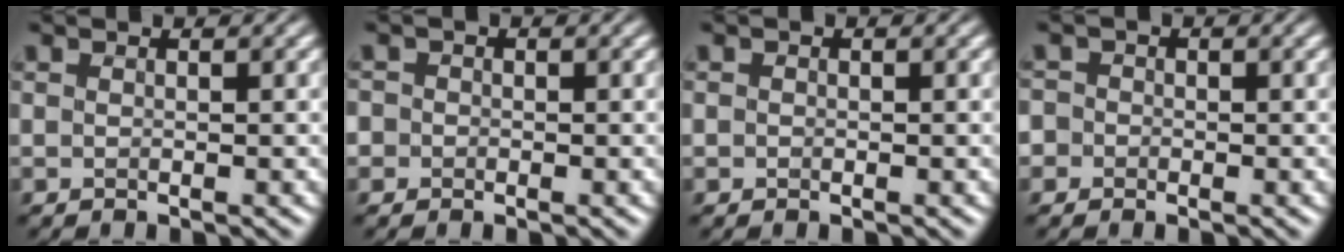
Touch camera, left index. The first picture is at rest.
{"total": 1.7, "force": [0.2, 1.6, 0.4], "torque": [0.012, 0.013, -0.019]}
{"total": 0.0}
{"total": 1.9, "force": [-0.3, 1.9, 0.4], "torque": [0.011, 0.018, -0.031]}